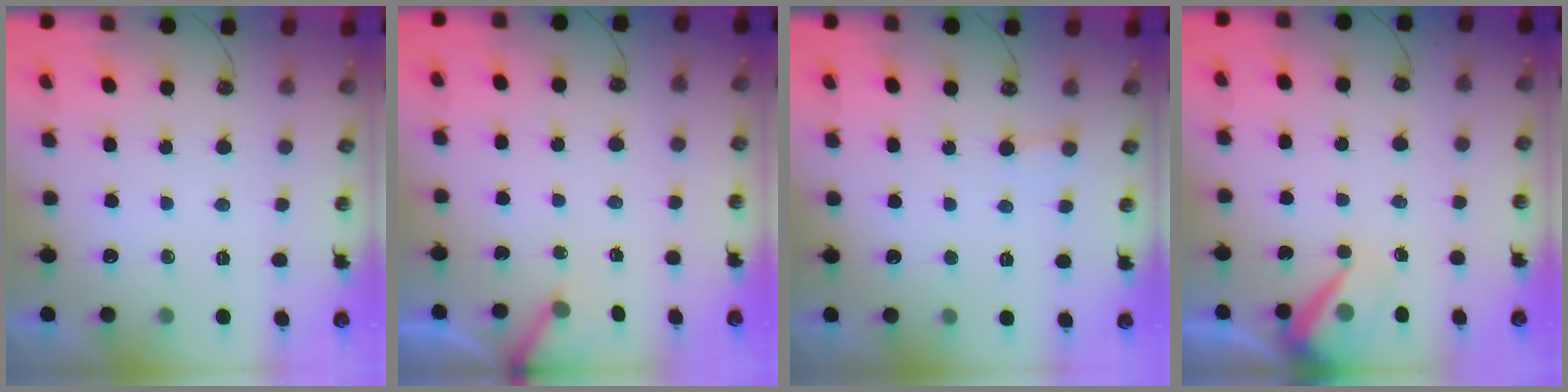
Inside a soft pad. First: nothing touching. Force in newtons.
{"total": 3.7, "press": 3.7, "slide": 0.3}
{"total": 2.0, "press": 2.0, "slide": 0.1}
{"total": 7.8, "press": 7.7, "slide": 0.6}